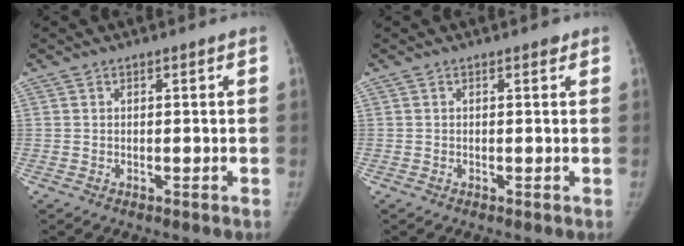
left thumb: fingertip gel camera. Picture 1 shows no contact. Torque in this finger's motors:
{"motor_torque": [0.33, 0.21, 0.26, -0.32, 0.05]}